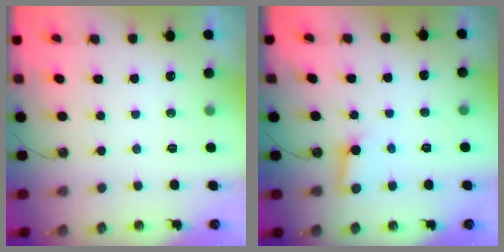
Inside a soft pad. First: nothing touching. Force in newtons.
{"total": 3.3, "press": 3.3, "slide": 0.3}